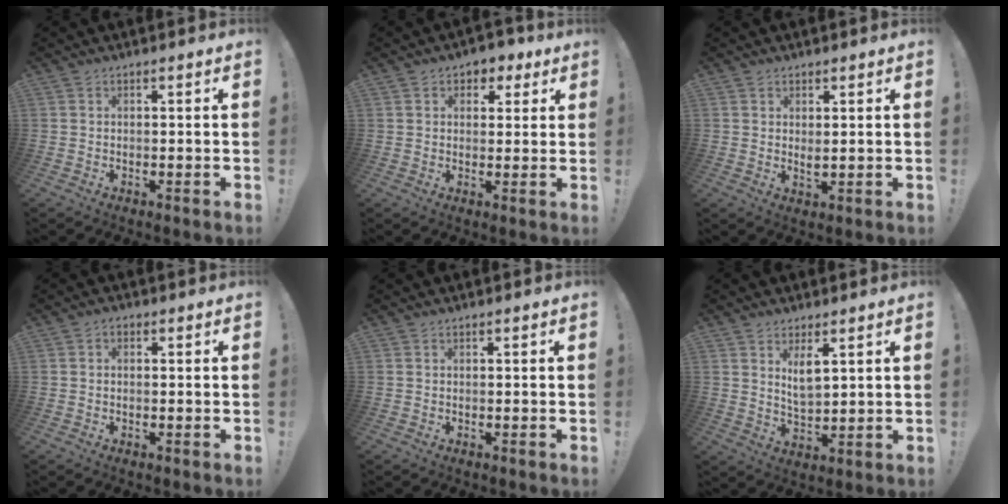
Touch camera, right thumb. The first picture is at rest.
{"total": 4.3, "force": [2.3, 3.3, 1.5], "torque": [-0.006, -0.013, 0.037]}
{"total": 2.2, "force": [1.5, 0.7, 1.5], "torque": [-0.007, -0.017, 0.024]}
{"total": 1.0, "force": [-0.3, 0.7, 0.6], "torque": [-0.019, 0.006, -0.003]}
{"total": 0.0}
{"total": 6.2, "force": [3.6, 2.5, 4.3], "torque": [-0.063, -0.021, 0.062]}